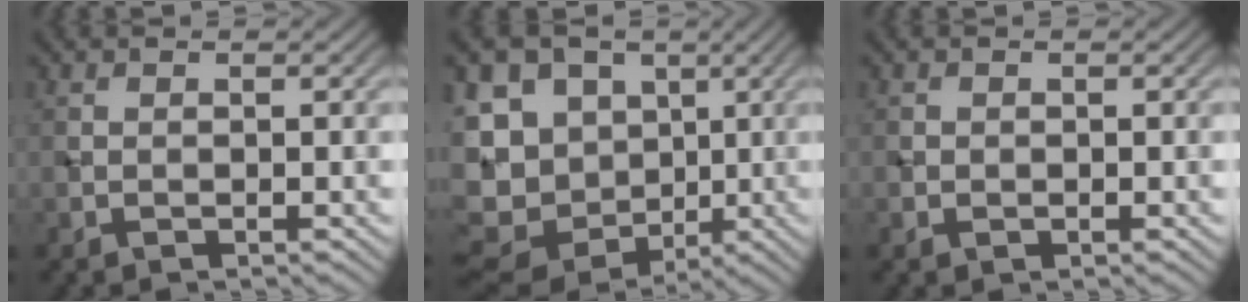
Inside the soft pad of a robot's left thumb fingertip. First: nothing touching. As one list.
[{"total": 16.5, "force": [-0.1, 14.3, 8.3], "torque": [-0.243, 0.001, 0.009]}, {"total": 0.6, "force": [-0.1, 0.6, 0.2], "torque": [0.000, -0.003, -0.003]}]